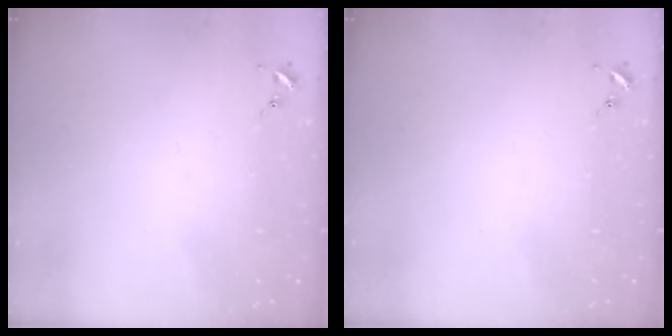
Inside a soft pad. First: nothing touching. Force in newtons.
{"total": 0.0}